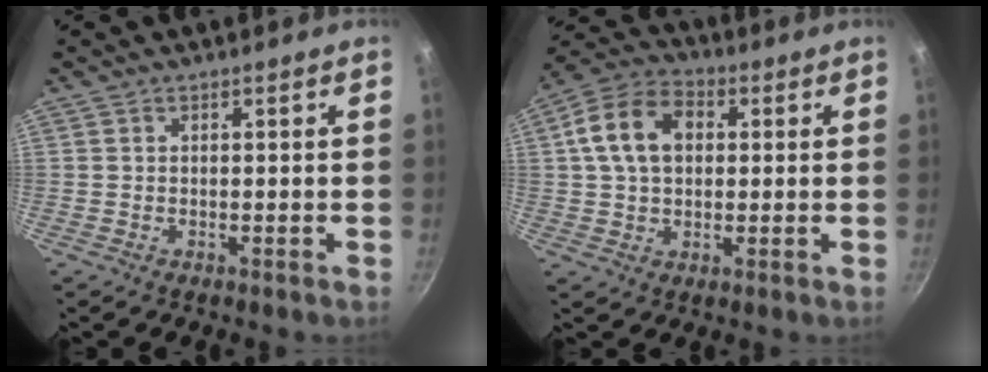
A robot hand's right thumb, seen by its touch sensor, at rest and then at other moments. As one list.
[{"total": 12.4, "force": [2.4, 8.7, 8.5], "torque": [-0.133, 0.019, 0.026]}]